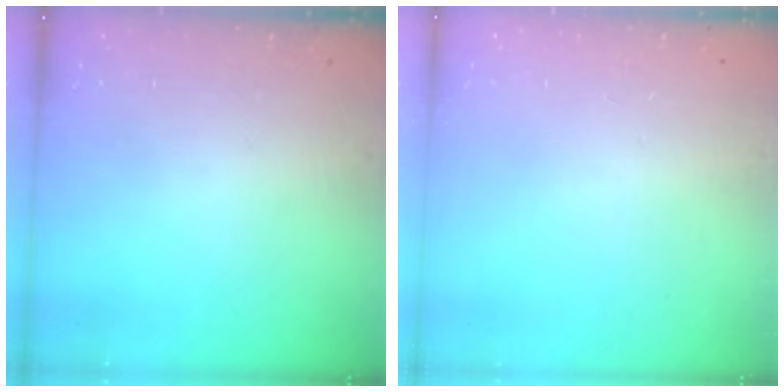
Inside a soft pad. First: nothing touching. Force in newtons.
{"total": 2.6, "press": 2.6, "slide": 0.2}